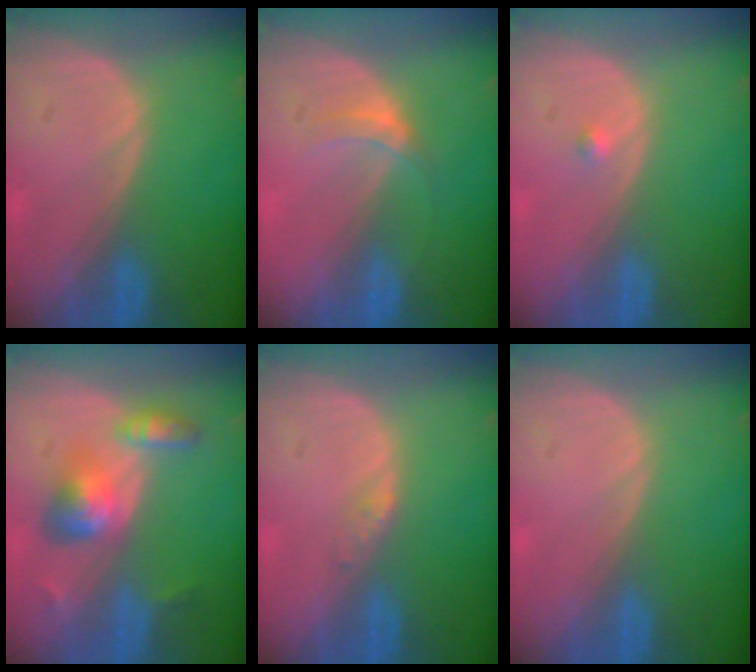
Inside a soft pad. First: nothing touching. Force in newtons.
{"total": 2.9, "press": 2.5, "slide": 1.5}
{"total": 0.8, "press": 0.6, "slide": 0.4}
{"total": 6.3, "press": 5.8, "slide": 2.5}
{"total": 1.2, "press": 1.2, "slide": 0.1}
{"total": 0.0}